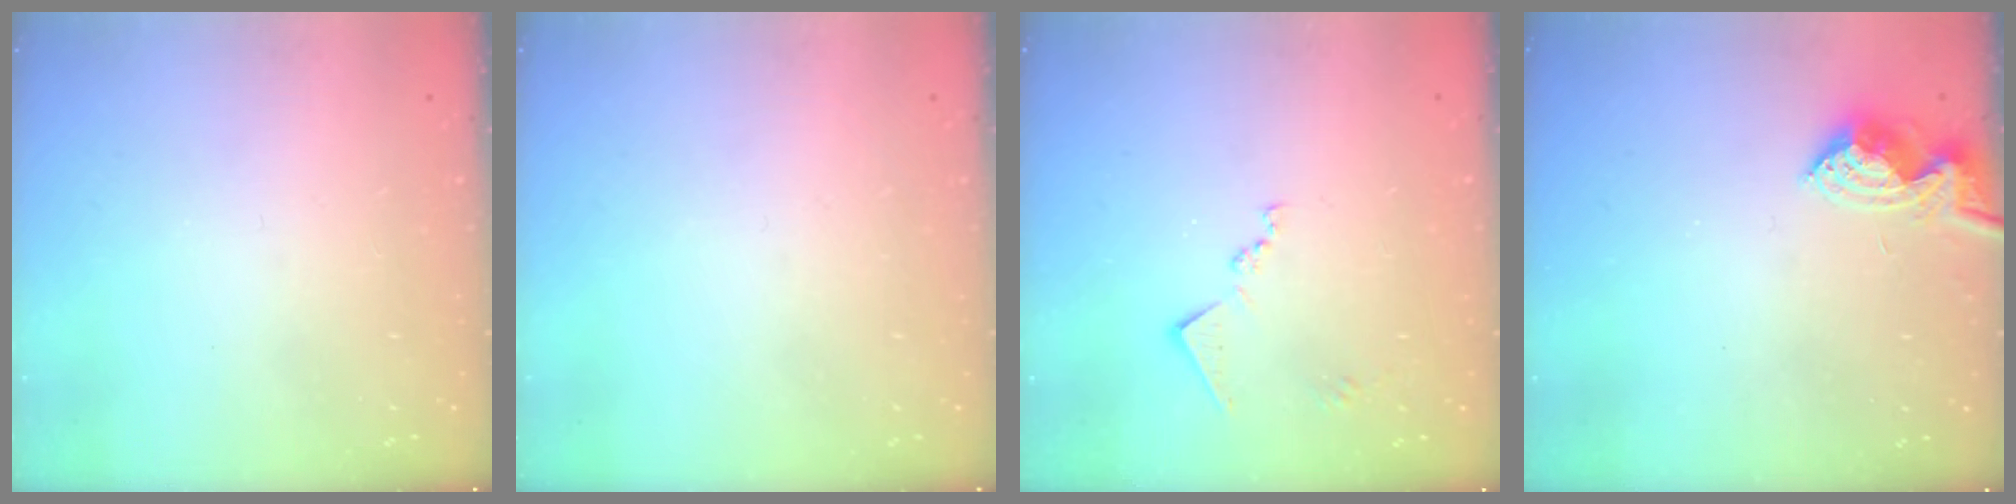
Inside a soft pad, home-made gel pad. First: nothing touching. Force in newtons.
{"total": 0.0}
{"total": 10.2, "press": 10.2, "slide": 0.5}
{"total": 7.6, "press": 7.6, "slide": 0.4}